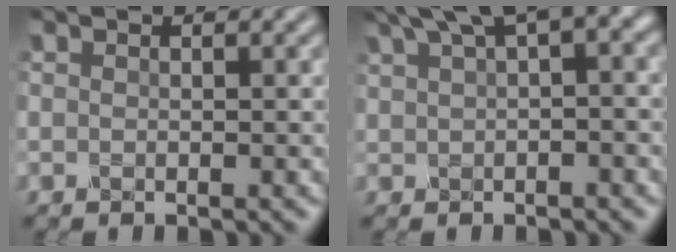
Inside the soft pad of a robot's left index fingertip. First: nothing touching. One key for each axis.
{"total": 5.7, "fx": 2.6, "fy": 0.9, "fz": 4.9, "tx": -0.055, "ty": 0.023, "tz": 0.050}